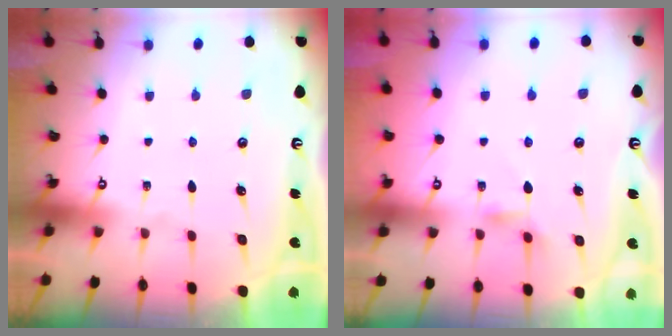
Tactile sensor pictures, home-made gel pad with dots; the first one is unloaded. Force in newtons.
{"total": 2.9, "press": 2.9, "slide": 0.4}